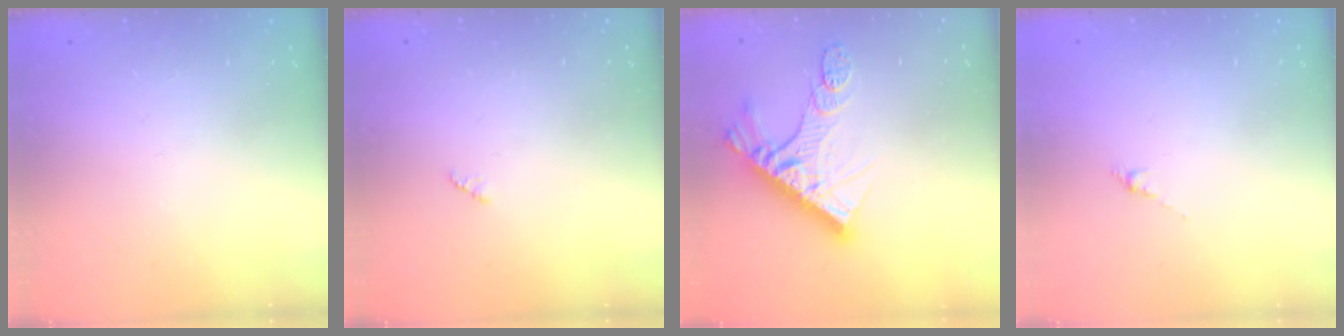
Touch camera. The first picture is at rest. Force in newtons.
{"total": 2.8, "press": 2.8, "slide": 0.4}
{"total": 13.2, "press": 13.1, "slide": 1.2}
{"total": 0.0}